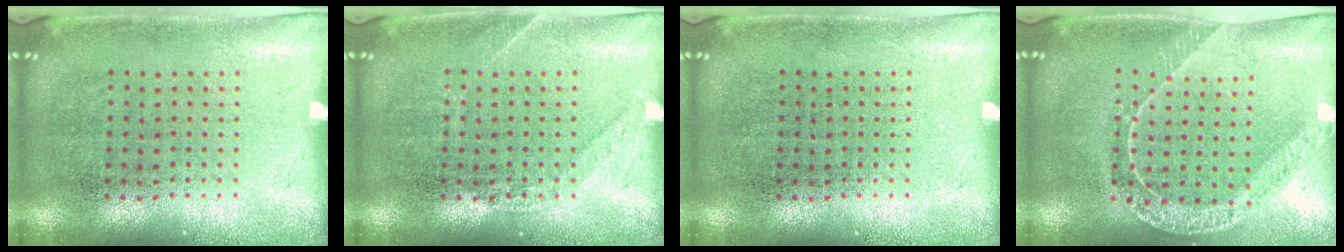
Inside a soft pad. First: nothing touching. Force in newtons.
{"total": 1.2, "press": 1.2, "slide": 0.2}
{"total": 0.0}
{"total": 1.6, "press": 1.5, "slide": 0.5}